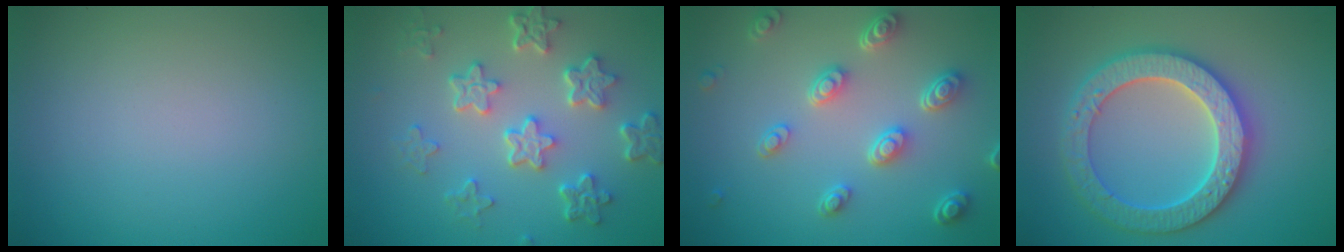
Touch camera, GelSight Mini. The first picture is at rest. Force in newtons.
{"total": 5.7, "press": 4.3, "slide": 3.7}
{"total": 4.7, "press": 3.7, "slide": 2.9}
{"total": 6.4, "press": 6.3, "slide": 1.4}